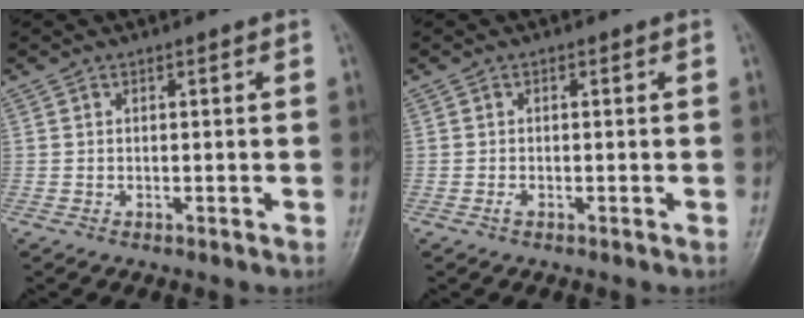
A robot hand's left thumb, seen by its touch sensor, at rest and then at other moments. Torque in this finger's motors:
{"motor_torque": [-0.18, -0.17, 0.07, -0.03, 0.00]}